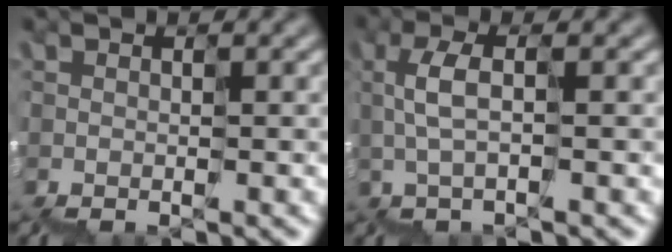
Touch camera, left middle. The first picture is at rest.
{"total": 1.2, "force": [0.6, 0.1, 1.1], "torque": [-0.045, 0.015, 0.009]}